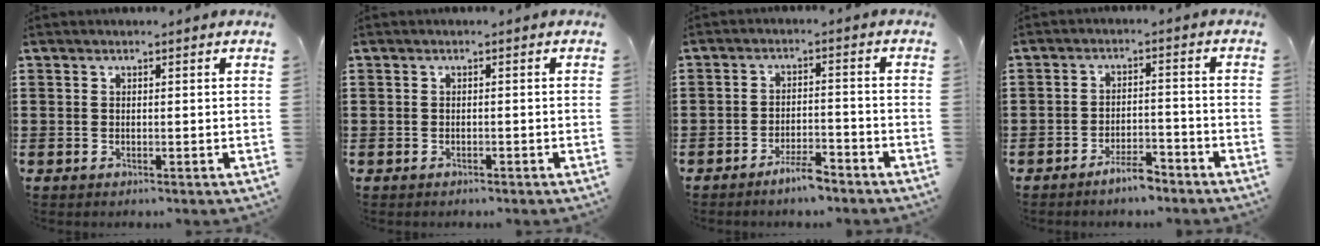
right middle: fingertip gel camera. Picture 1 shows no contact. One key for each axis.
{"total": 0.6, "fx": -0.6, "fy": 0.2, "fz": 0.1, "tx": -0.003, "ty": 0.001, "tz": -0.012}
{"total": 4.0, "fx": -3.5, "fy": 0.7, "fz": 1.8, "tx": -0.036, "ty": 0.006, "tz": -0.070}
{"total": 4.0, "fx": -3.6, "fy": 0.9, "fz": 1.7, "tx": -0.035, "ty": 0.009, "tz": -0.071}